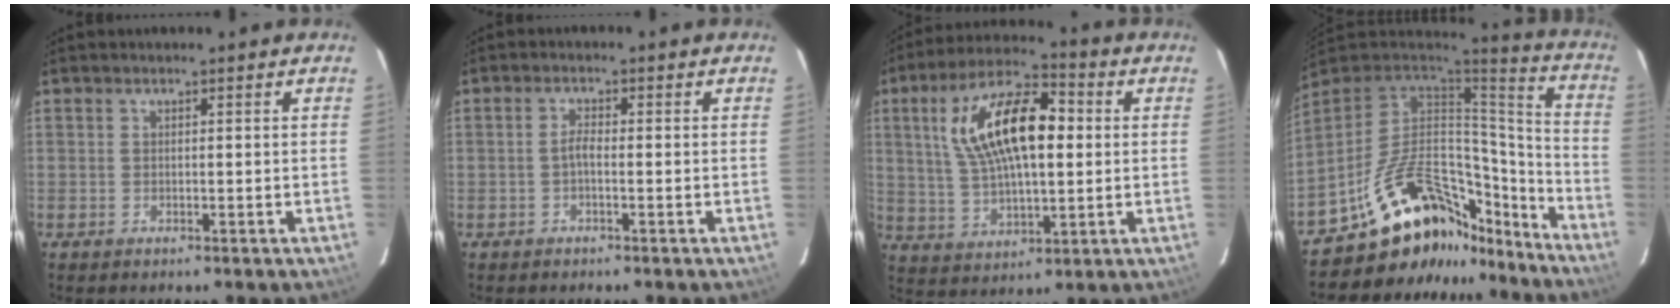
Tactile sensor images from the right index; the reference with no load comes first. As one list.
[{"total": 1.6, "force": [-0.6, 0.4, 1.4], "torque": [-0.029, 0.006, -0.014]}, {"total": 17.7, "force": [3.5, 7.6, 15.6], "torque": [-0.288, 0.026, 0.065]}, {"total": 25.6, "force": [-18.4, 12.8, 12.2], "torque": [-0.221, 0.059, -0.263]}]